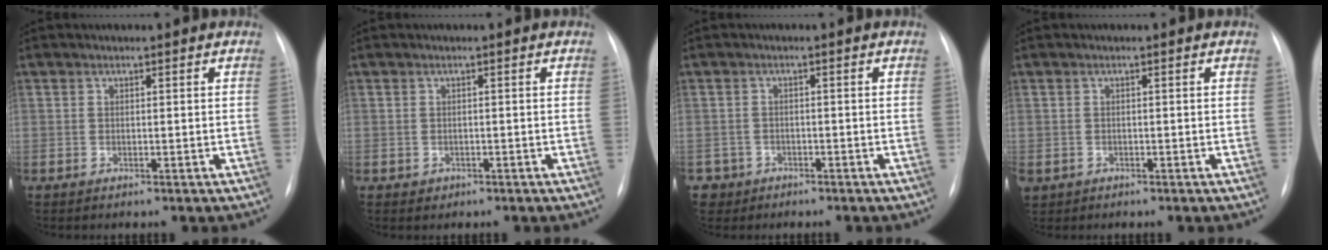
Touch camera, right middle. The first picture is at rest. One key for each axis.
{"total": 1.0, "fx": -0.5, "fy": 0.9, "fz": 0.1, "tx": -0.001, "ty": 0.003, "tz": -0.004}
{"total": 2.8, "fx": -1.6, "fy": 2.2, "fz": -0.5, "tx": 0.009, "ty": 0.010, "tz": -0.029}
{"total": 1.9, "fx": -1.0, "fy": 1.5, "fz": 0.6, "tx": -0.015, "ty": -0.001, "tz": -0.009}